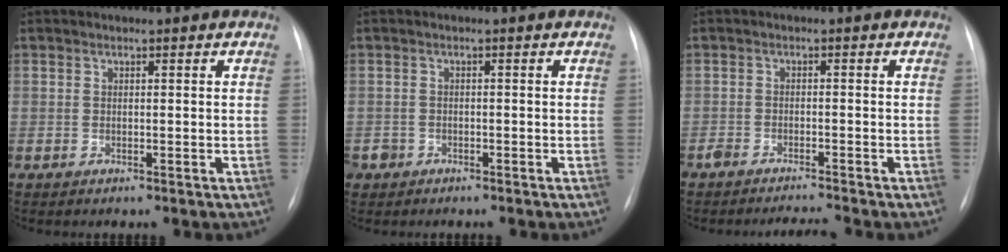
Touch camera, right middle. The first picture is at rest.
{"total": 2.1, "force": [-1.3, 1.7, 0.0], "torque": [-0.005, 0.006, -0.024]}
{"total": 3.2, "force": [-3.1, -0.2, 0.7], "torque": [-0.015, -0.009, -0.051]}